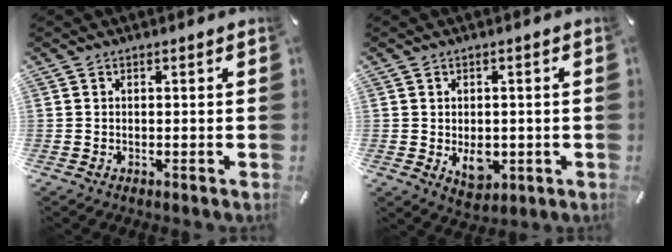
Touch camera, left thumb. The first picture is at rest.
{"total": 6.0, "force": [-0.9, 4.5, 3.8], "torque": [-0.045, -0.003, -0.012]}